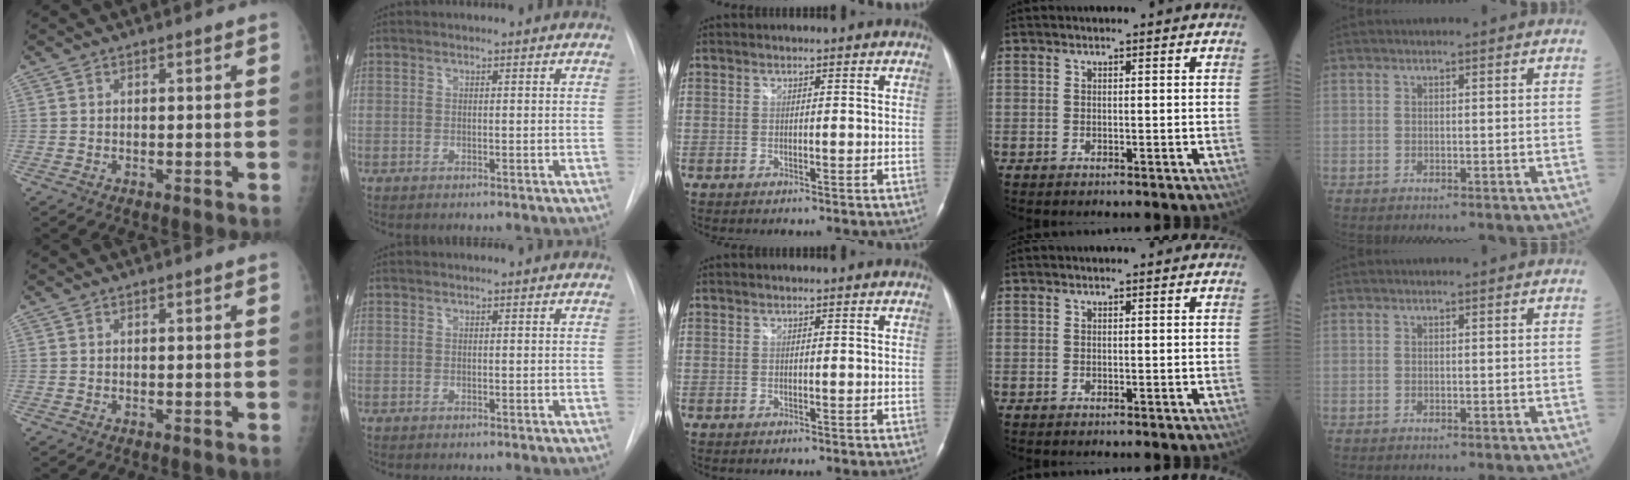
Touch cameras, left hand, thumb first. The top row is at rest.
{"index": {"total": 0.6, "force": [-0.6, -0.1, -0.1], "torque": [0.003, -0.006, -0.010]}}